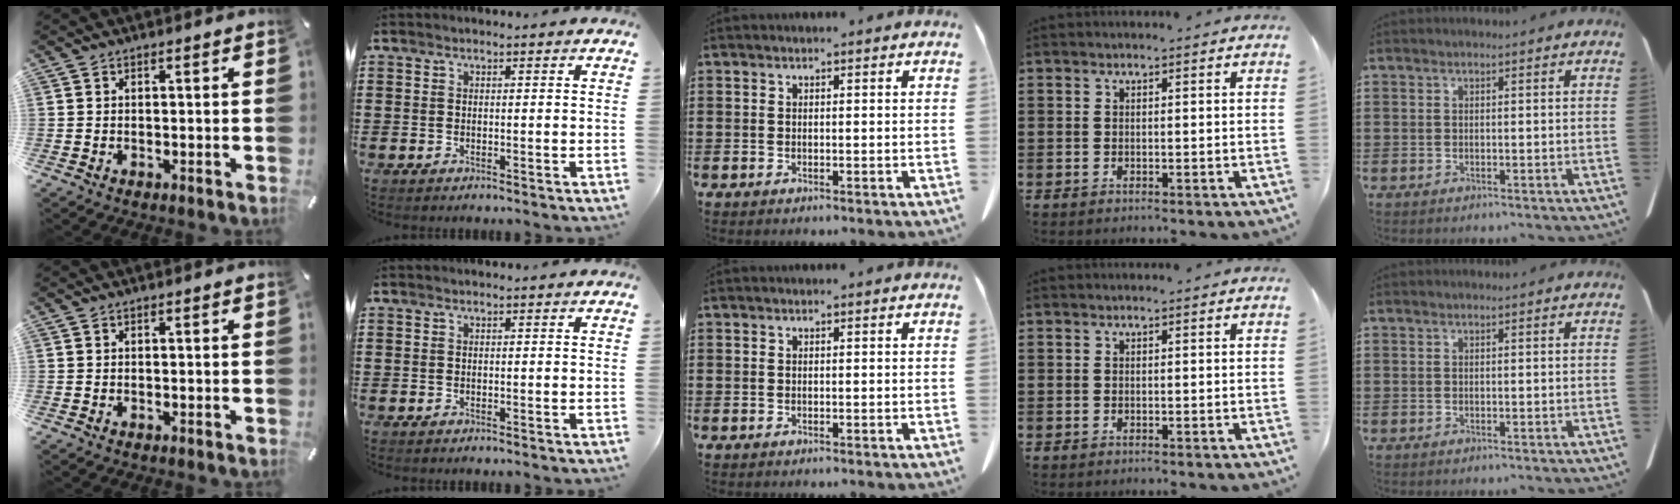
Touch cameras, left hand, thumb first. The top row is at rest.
{}